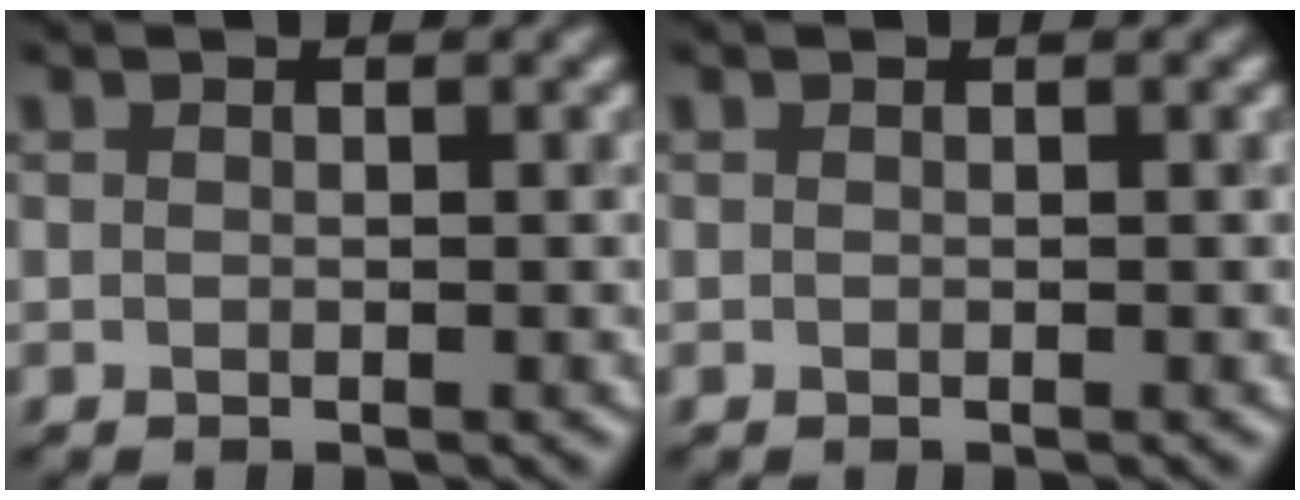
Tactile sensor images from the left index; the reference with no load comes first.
{"total": 0.0}